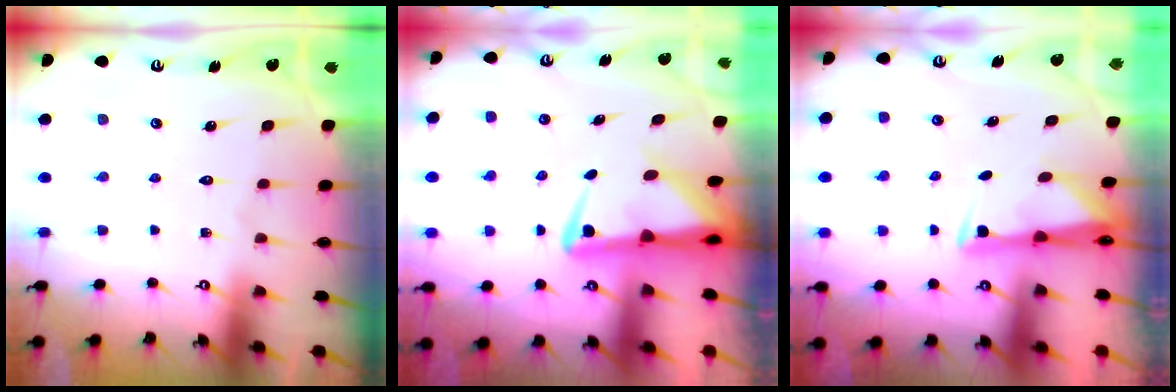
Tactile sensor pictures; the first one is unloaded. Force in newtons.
{"total": 4.5, "press": 4.4, "slide": 0.9}
{"total": 2.9, "press": 2.9, "slide": 0.5}